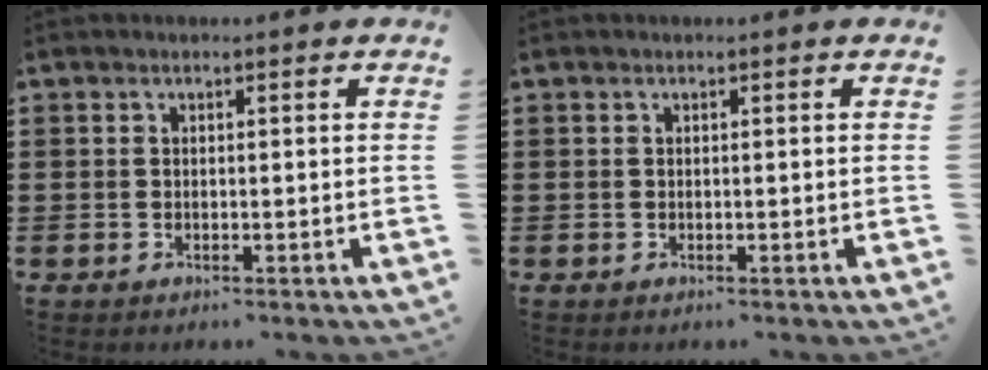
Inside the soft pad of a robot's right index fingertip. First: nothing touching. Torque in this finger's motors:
{"motor_torque": [0.00, 0.00, 0.00, 0.00]}